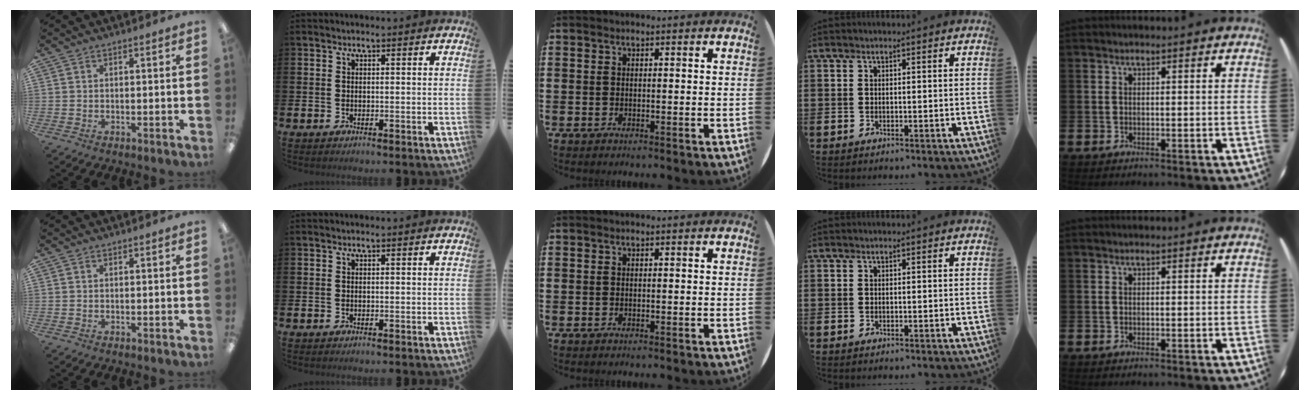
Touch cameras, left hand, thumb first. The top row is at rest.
{}